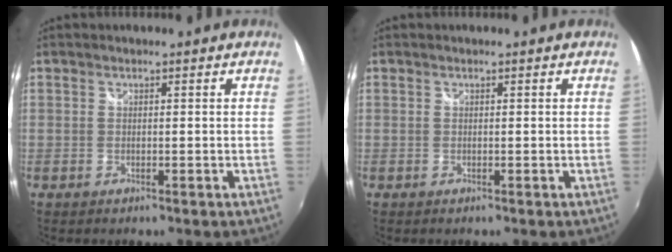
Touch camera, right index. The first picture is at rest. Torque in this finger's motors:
{"motor_torque": [-0.02, 0.02, -0.01, 0.00]}